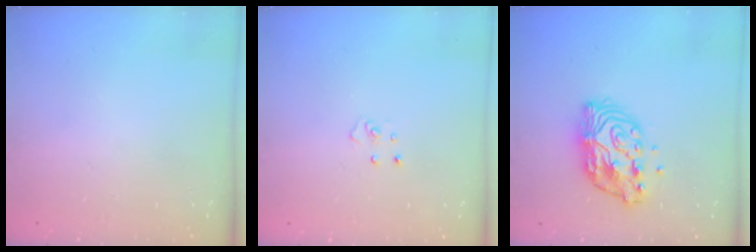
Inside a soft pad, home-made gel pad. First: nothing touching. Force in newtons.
{"total": 3.6, "press": 3.6, "slide": 0.3}
{"total": 11.0, "press": 10.9, "slide": 0.9}